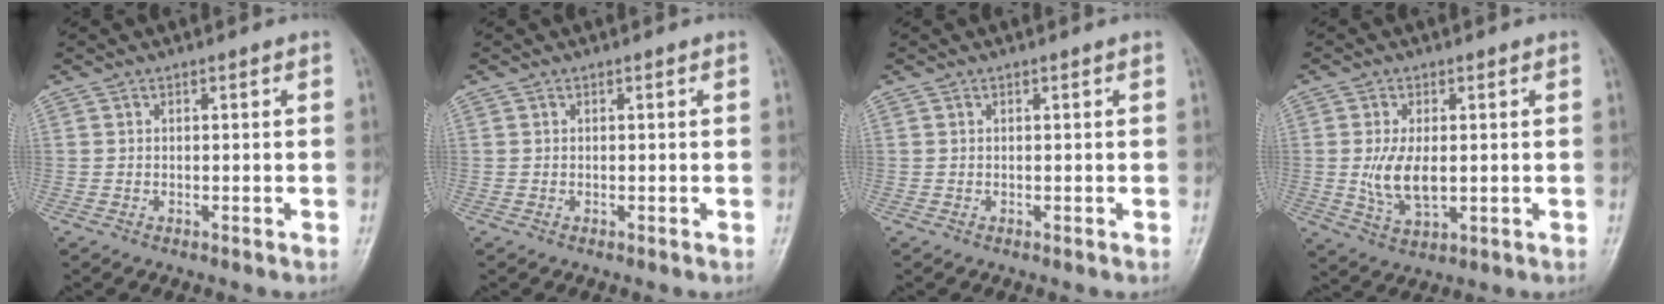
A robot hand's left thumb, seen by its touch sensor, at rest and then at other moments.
{"total": 0.0}
{"total": 0.0}
{"total": 7.3, "force": [0.0, 3.8, 6.2], "torque": [-0.118, -0.015, 0.007]}